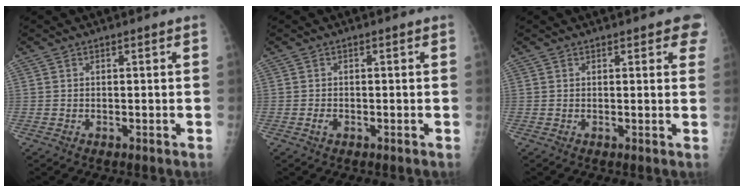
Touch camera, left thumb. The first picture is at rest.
{"total": 1.1, "force": [-0.4, 0.7, 0.7], "torque": [-0.015, 0.002, -0.008]}
{"total": 4.3, "force": [2.8, 1.6, 2.9], "torque": [-0.005, -0.001, 0.026]}